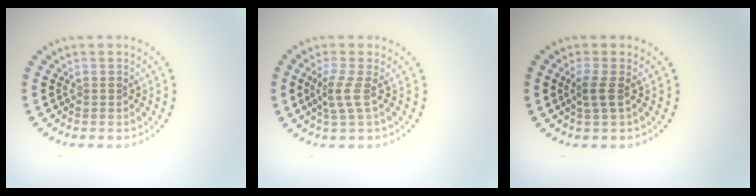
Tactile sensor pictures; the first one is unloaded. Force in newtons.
{"total": 2.1, "press": 1.6, "slide": 1.5}
{"total": 1.6, "press": 1.3, "slide": 1.0}